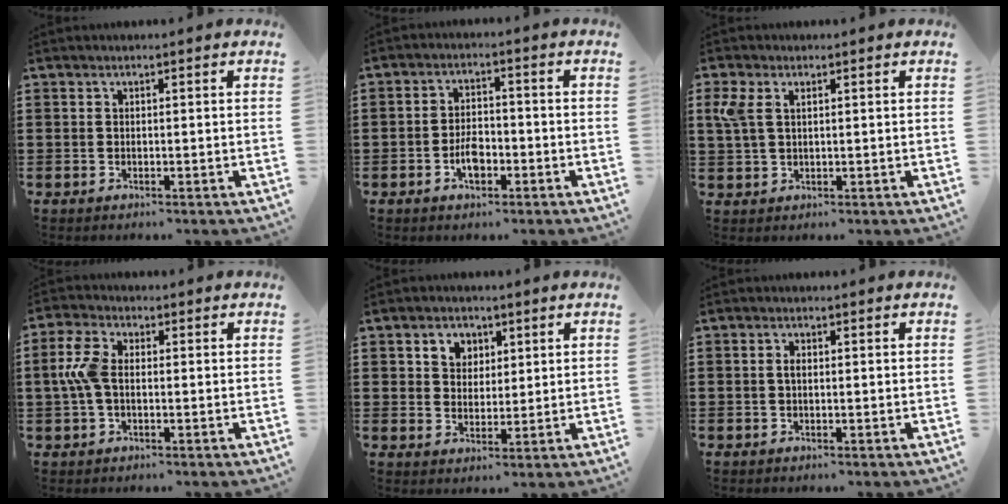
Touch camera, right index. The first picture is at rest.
{"total": 4.3, "force": [-1.9, 2.2, 3.2], "torque": [-0.062, 0.004, -0.035]}
{"total": 3.4, "force": [1.1, 1.9, 2.6], "torque": [-0.071, 0.002, 0.015]}
{"total": 6.1, "force": [-0.1, 3.4, 5.1], "torque": [-0.141, -0.004, -0.014]}
{"total": 3.7, "force": [1.9, 3.1, 1.0], "torque": [-0.025, 0.010, 0.031]}
{"total": 1.2, "force": [0.0, 0.5, 1.1], "torque": [-0.021, 0.002, -0.002]}